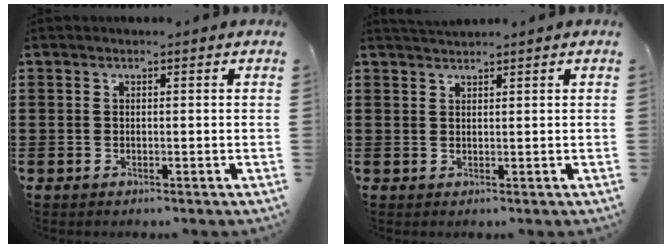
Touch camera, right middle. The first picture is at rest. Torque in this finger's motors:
{"motor_torque": [-0.48, -0.81, -0.03, -0.01]}